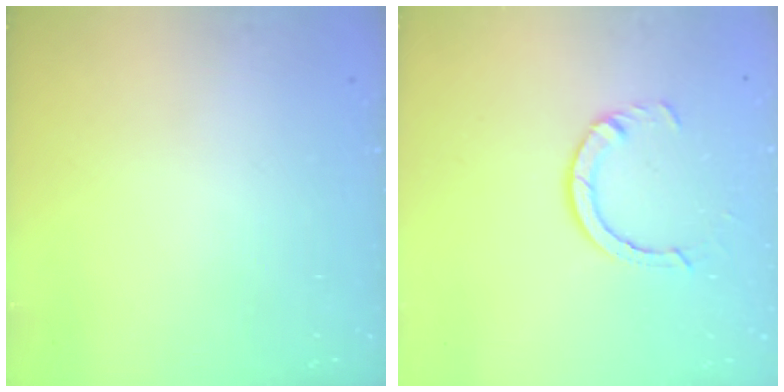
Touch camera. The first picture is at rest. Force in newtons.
{"total": 5.8, "press": 5.8, "slide": 0.6}